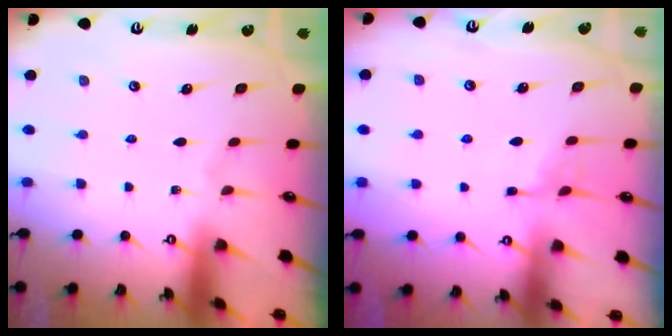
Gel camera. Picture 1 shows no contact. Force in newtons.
{"total": 4.4, "press": 4.3, "slide": 0.6}